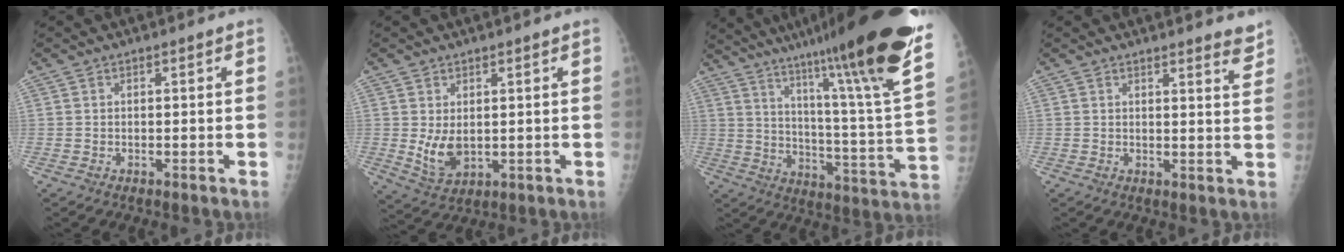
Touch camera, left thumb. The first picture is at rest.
{"total": 5.6, "force": [0.9, 3.7, 4.2], "torque": [-0.068, -0.020, 0.031]}
{"total": 30.7, "force": [21.7, 1.5, 21.8], "torque": [-0.307, -0.111, 0.315]}
{"total": 3.9, "force": [3.6, 0.5, 1.4], "torque": [-0.009, -0.029, 0.032]}